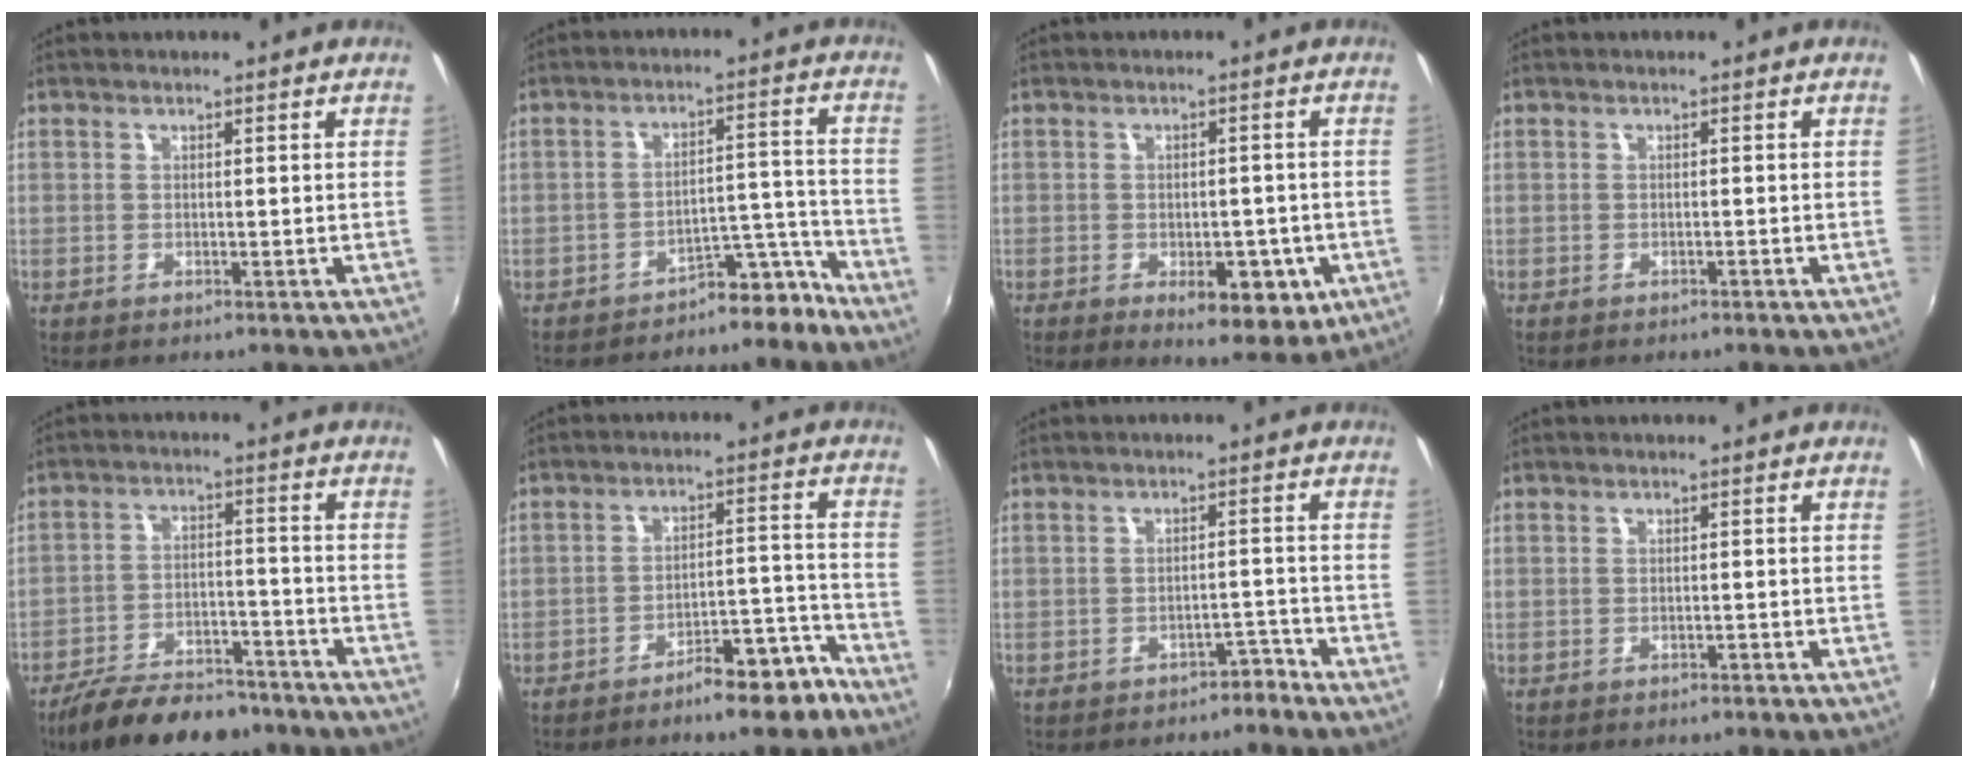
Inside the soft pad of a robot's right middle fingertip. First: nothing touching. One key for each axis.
{"total": 7.5, "fx": -6.6, "fy": 2.9, "fz": 1.9, "tx": -0.014, "ty": 0.042, "tz": -0.086}
{"total": 9.2, "fx": -3.8, "fy": 4.9, "fz": 6.8, "tx": -0.099, "ty": -0.016, "tz": -0.041}
{"total": 0.8, "fx": -0.8, "fy": 0.3, "fz": 0.2, "tx": -0.005, "ty": -0.001, "tz": -0.012}
{"total": 16.4, "fx": -13.5, "fy": 5.6, "fz": 7.5, "tx": -0.152, "ty": -0.012, "tz": -0.202}
{"total": 8.5, "fx": -6.9, "fy": 2.5, "fz": 4.2, "tx": -0.055, "ty": 0.030, "tz": -0.087}
{"total": 3.4, "fx": -3.0, "fy": 1.4, "fz": 0.8, "tx": -0.010, "ty": 0.012, "tz": -0.037}
{"total": 1.3, "fx": -1.2, "fy": 0.4, "fz": 0.3, "tx": -0.008, "ty": -0.003, "tz": -0.017}